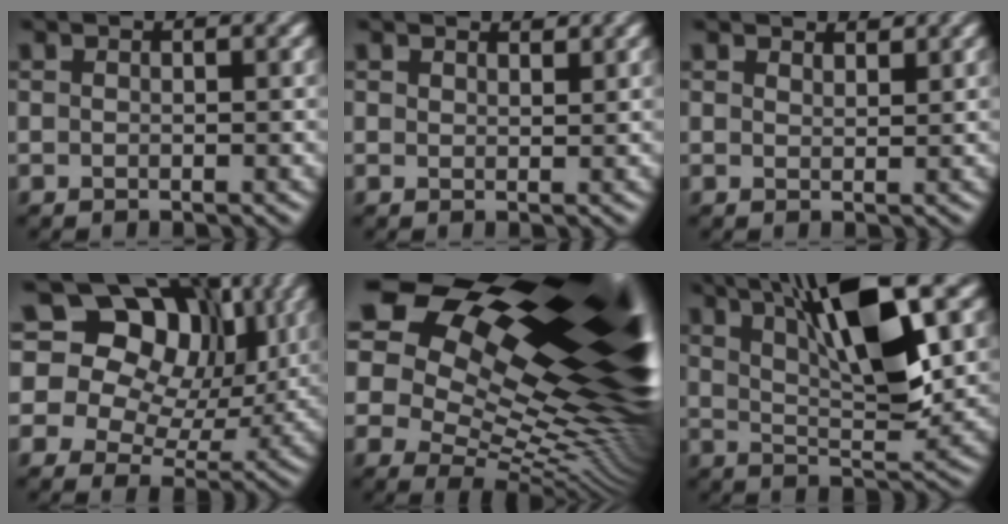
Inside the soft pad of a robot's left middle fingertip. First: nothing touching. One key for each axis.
{"total": 1.3, "fx": 1.3, "fy": 0.3, "fz": -0.1, "tx": 0.002, "ty": -0.005, "tz": 0.019}
{"total": 1.5, "fx": 1.5, "fy": 0.1, "fz": -0.1, "tx": 0.003, "ty": -0.003, "tz": 0.021}
{"total": 15.6, "fx": 7.3, "fy": 11.3, "fz": 7.9, "tx": -0.144, "ty": 0.061, "tz": 0.098}
{"total": 21.2, "fx": 8.9, "fy": 10.4, "fz": 16.1, "tx": -0.226, "ty": 0.056, "tz": 0.144}
{"total": 9.7, "fx": 4.9, "fy": 2.4, "fz": 8.0, "tx": -0.130, "ty": 0.006, "tz": 0.082}